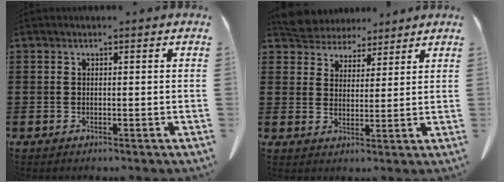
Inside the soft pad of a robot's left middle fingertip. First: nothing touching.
{"total": 5.2, "force": [5.0, 1.7, 0.1], "torque": [-0.026, -0.018, 0.094]}